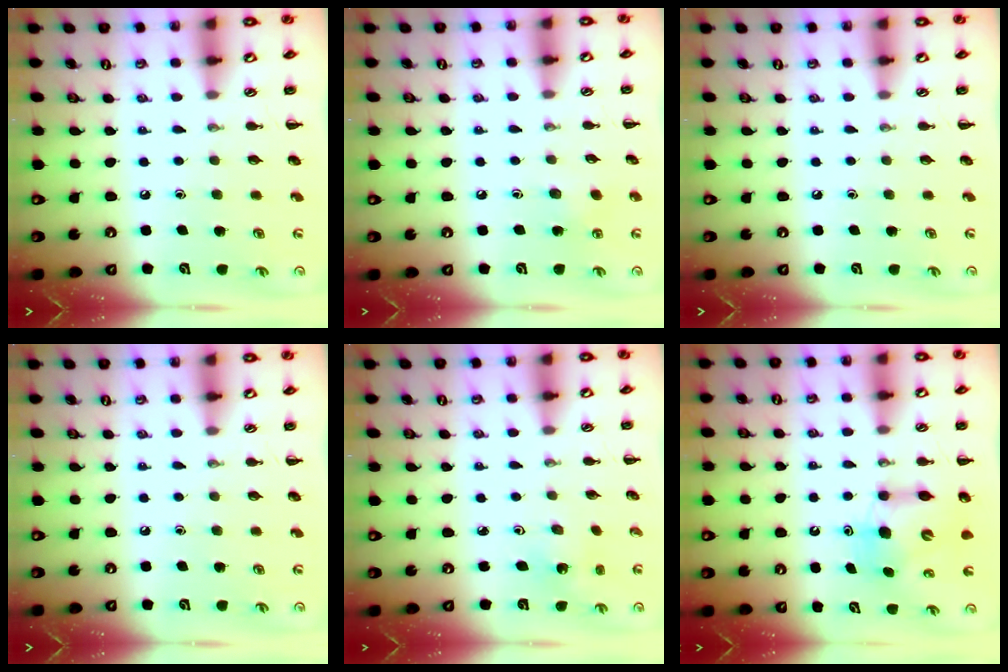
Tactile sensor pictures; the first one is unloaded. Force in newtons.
{"total": 6.2, "press": 6.1, "slide": 1.3}
{"total": 0.0}
{"total": 0.0}
{"total": 2.0, "press": 1.9, "slide": 0.7}
{"total": 6.7, "press": 6.6, "slide": 1.0}